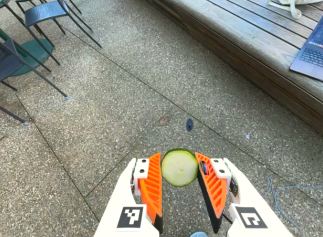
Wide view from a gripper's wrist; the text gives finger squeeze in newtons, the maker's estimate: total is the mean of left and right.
{"total": 7.1, "left": 6.9, "right": 7.4}